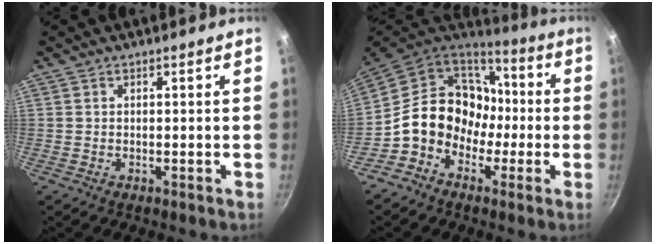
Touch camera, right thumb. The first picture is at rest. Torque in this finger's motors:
{"motor_torque": [-0.44, 1.06, 0.92, -1.40, 0.10]}